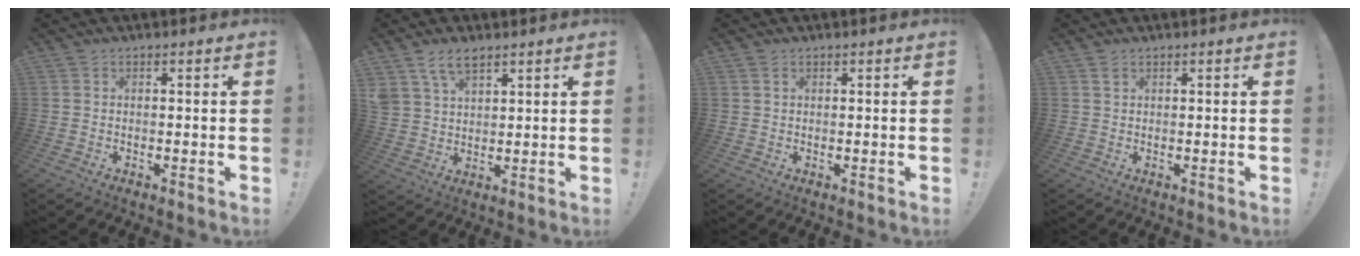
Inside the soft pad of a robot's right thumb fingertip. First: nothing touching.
{"total": 7.2, "force": [4.9, 3.7, 3.8], "torque": [-0.073, -0.013, 0.095]}
{"total": 1.1, "force": [0.7, 0.8, 0.4], "torque": [-0.004, -0.001, 0.011]}
{"total": 1.2, "force": [0.8, 0.7, 0.5], "torque": [0.002, -0.005, 0.012]}